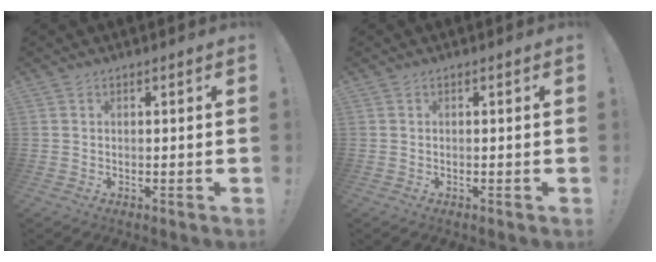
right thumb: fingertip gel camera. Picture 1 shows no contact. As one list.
[{"total": 0.0}]